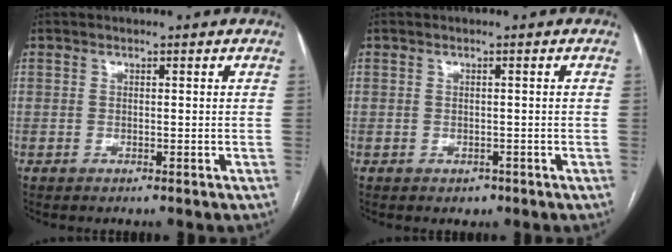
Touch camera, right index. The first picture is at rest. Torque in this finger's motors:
{"motor_torque": [-0.04, 0.00, -0.06, -0.02]}